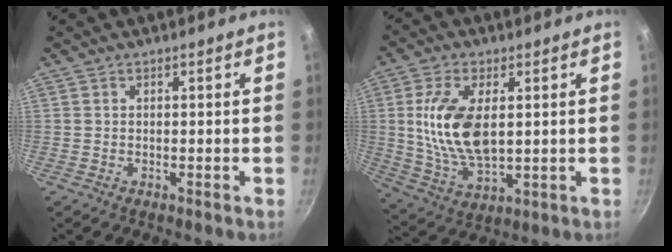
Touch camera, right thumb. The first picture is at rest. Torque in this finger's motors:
{"motor_torque": [-0.22, 0.62, 1.65, 0.11, 0.21]}